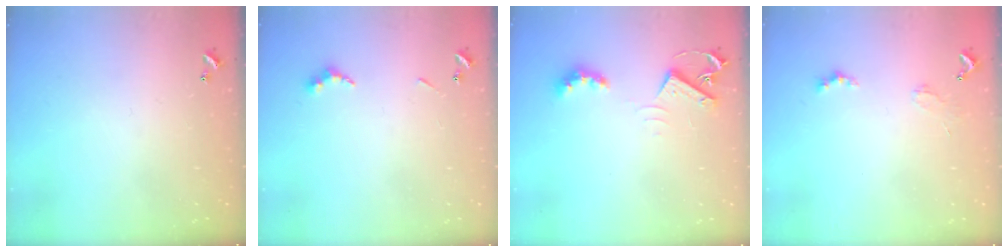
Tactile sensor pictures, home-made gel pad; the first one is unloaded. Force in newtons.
{"total": 4.6, "press": 4.6, "slide": 0.7}
{"total": 4.2, "press": 4.2, "slide": 0.7}
{"total": 1.5, "press": 1.5, "slide": 0.5}